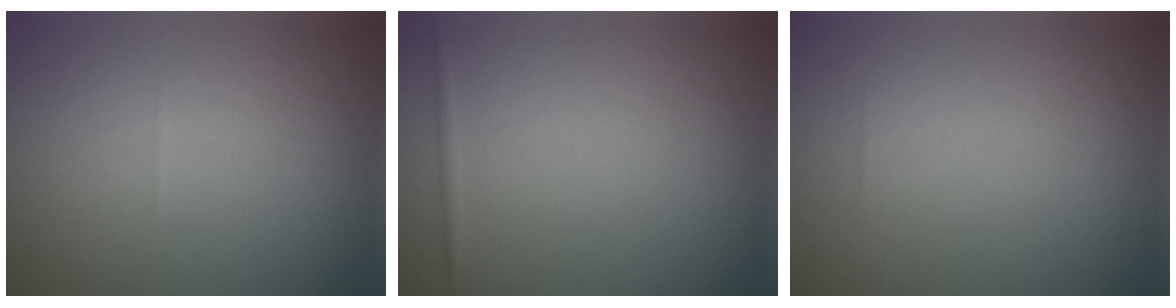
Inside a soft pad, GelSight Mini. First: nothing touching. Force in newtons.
{"total": 0.6, "press": 0.6, "slide": 0.0}
{"total": 0.0}